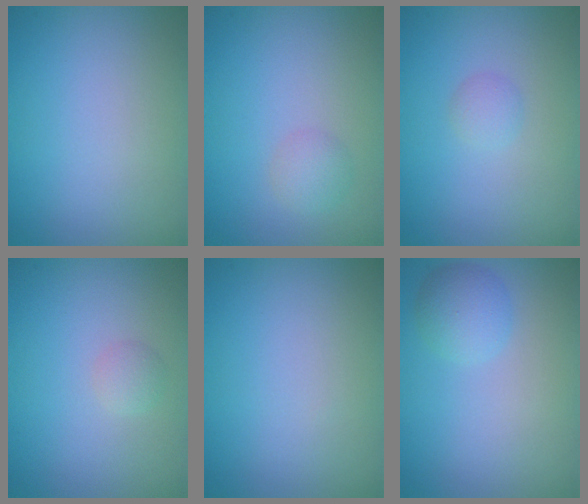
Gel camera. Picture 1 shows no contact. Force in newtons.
{"total": 1.4, "press": 1.4, "slide": 0.1}
{"total": 1.0, "press": 1.0, "slide": 0.0}
{"total": 1.0, "press": 1.0, "slide": 0.0}
{"total": 0.0}
{"total": 2.5, "press": 2.5, "slide": 0.2}